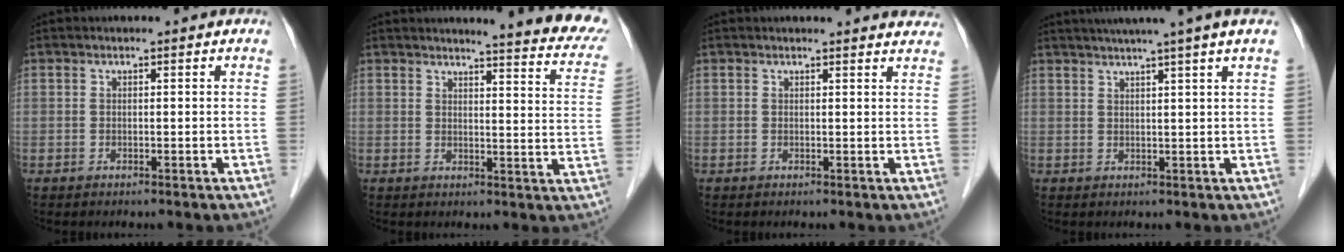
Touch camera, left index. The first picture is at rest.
{"total": 13.5, "force": [12.3, 1.1, 5.6], "torque": [-0.046, -0.057, 0.114]}
{"total": 5.6, "force": [5.5, 0.6, 0.8], "torque": [0.002, -0.003, 0.036]}
{"total": 8.9, "force": [6.8, -1.9, 5.4], "torque": [-0.072, 0.021, 0.078]}